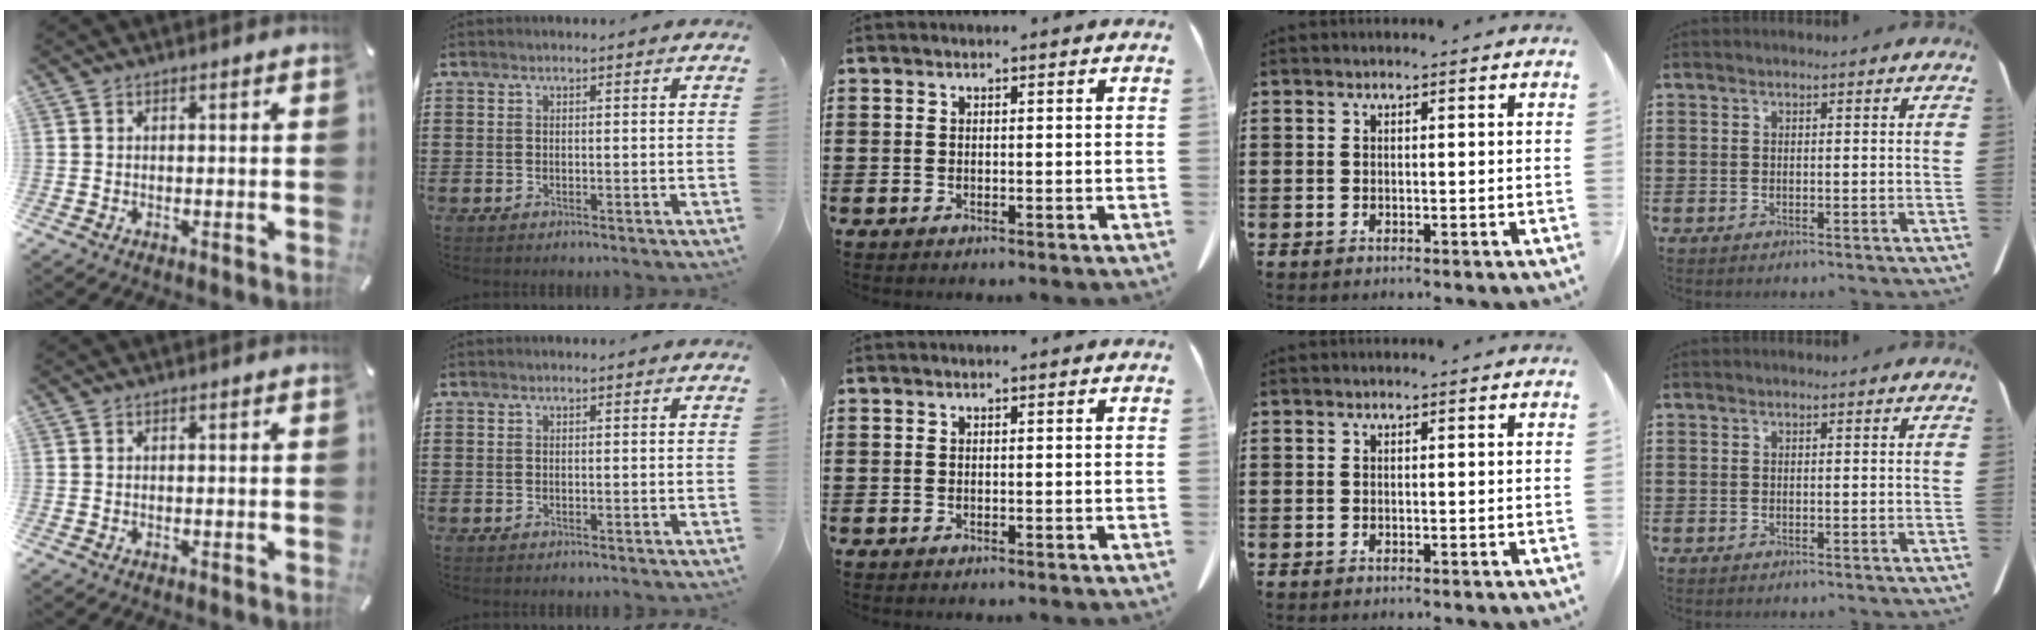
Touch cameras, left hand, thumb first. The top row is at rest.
{}